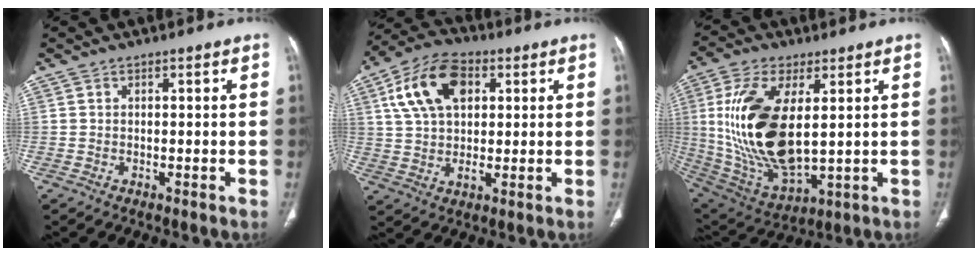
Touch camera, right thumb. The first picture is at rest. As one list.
[{"total": 14.1, "force": [4.5, 8.6, 10.2], "torque": [-0.178, 0.006, 0.081]}, {"total": 21.2, "force": [2.8, 10.0, 18.4], "torque": [-0.374, -0.021, 0.068]}]